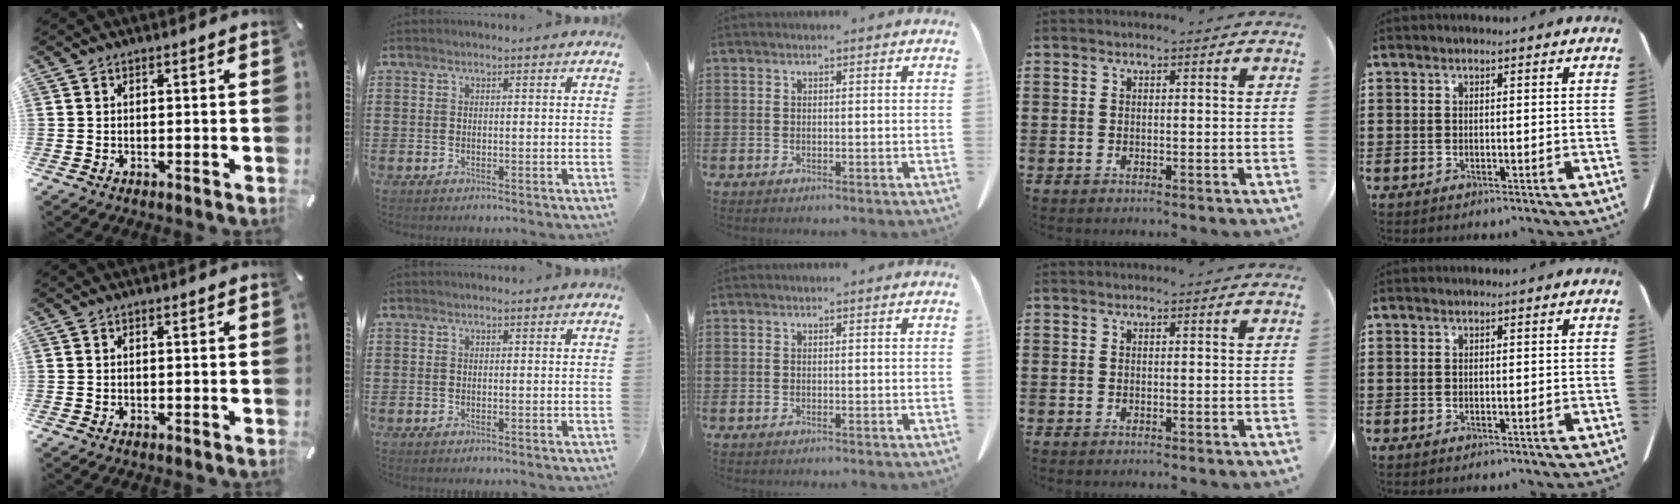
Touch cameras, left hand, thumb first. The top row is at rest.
{}